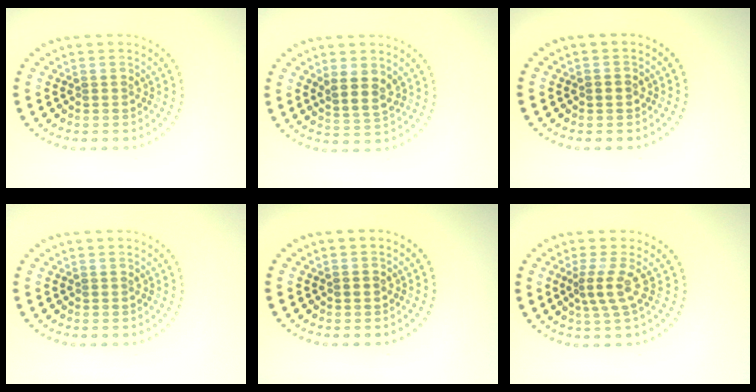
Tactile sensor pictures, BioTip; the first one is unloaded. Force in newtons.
{"total": 2.8, "press": 2.4, "slide": 1.4}
{"total": 1.2, "press": 1.2, "slide": 0.1}
{"total": 0.0}
{"total": 1.2, "press": 1.2, "slide": 0.1}
{"total": 2.5, "press": 1.8, "slide": 1.7}